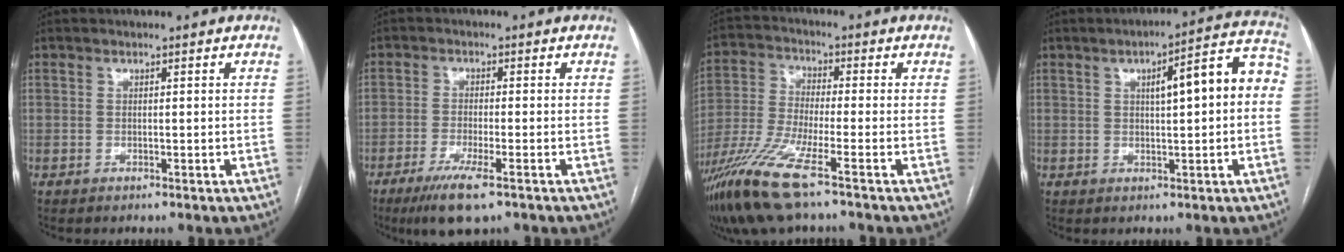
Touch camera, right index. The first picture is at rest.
{"total": 6.9, "force": [-4.2, 0.7, 5.4], "torque": [-0.100, -0.018, -0.072]}
{"total": 12.6, "force": [-7.9, 0.8, 9.8], "torque": [-0.206, -0.029, -0.154]}
{"total": 10.2, "force": [1.1, 1.9, 10.0], "torque": [-0.130, 0.037, 0.013]}